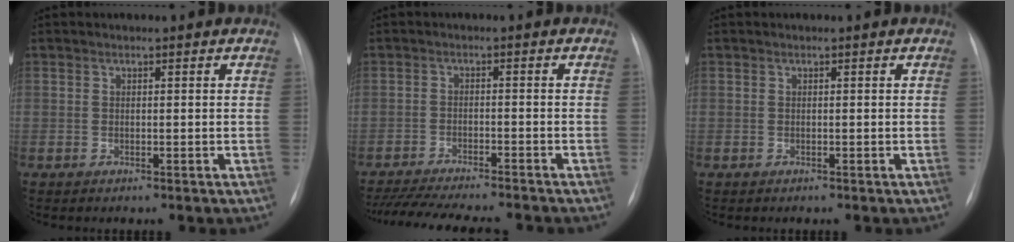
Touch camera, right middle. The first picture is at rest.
{"total": 15.4, "force": [-13.7, 2.0, 6.7], "torque": [-0.124, -0.020, -0.194]}
{"total": 0.0}